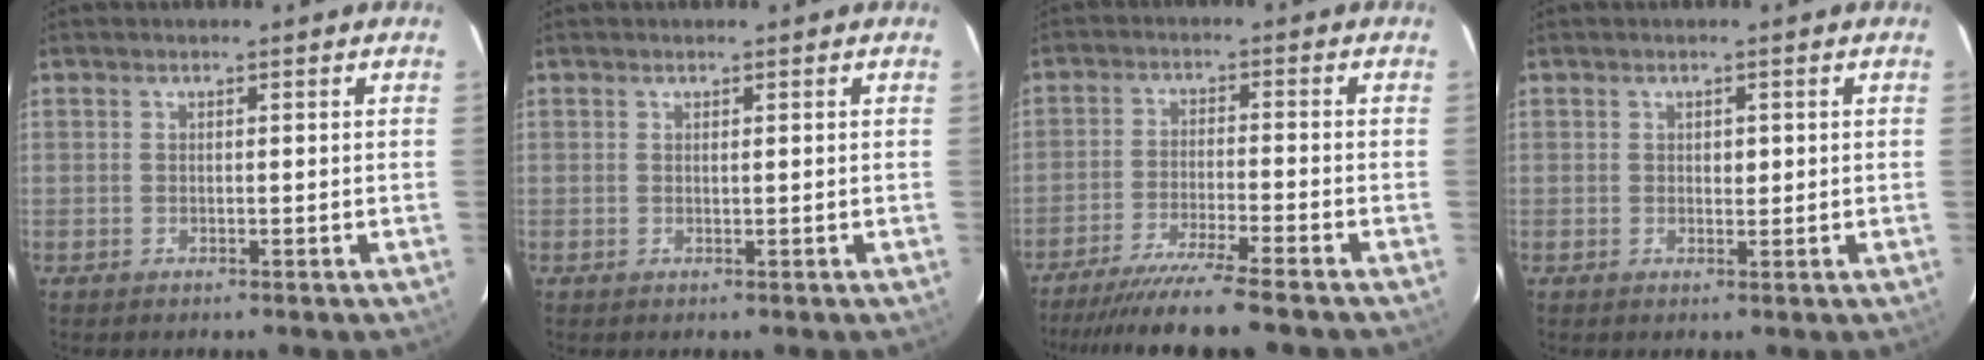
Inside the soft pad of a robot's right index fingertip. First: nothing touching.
{"total": 0.0}
{"total": 11.7, "force": [-9.9, -1.2, 6.1], "torque": [-0.083, -0.038, -0.157]}
{"total": 1.2, "force": [0.2, 0.8, 0.9], "torque": [-0.011, 0.000, 0.004]}